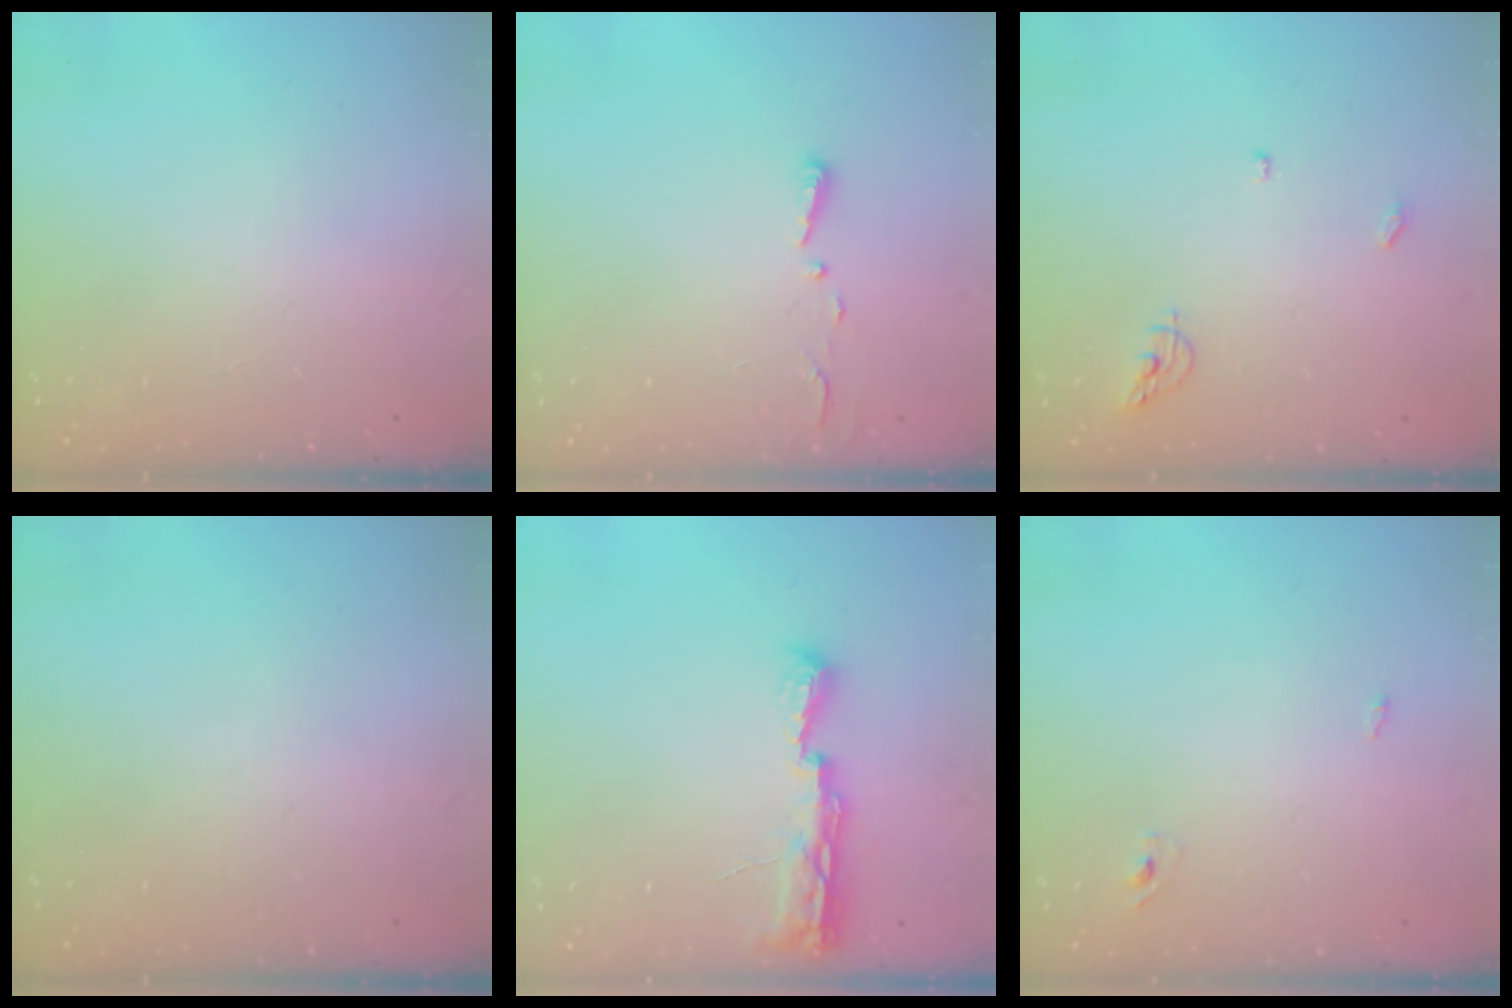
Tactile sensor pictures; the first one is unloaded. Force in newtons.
{"total": 2.7, "press": 2.7, "slide": 0.4}
{"total": 5.9, "press": 5.9, "slide": 0.2}
{"total": 0.0}
{"total": 10.6, "press": 9.1, "slide": 5.5}
{"total": 2.3, "press": 2.1, "slide": 1.0}